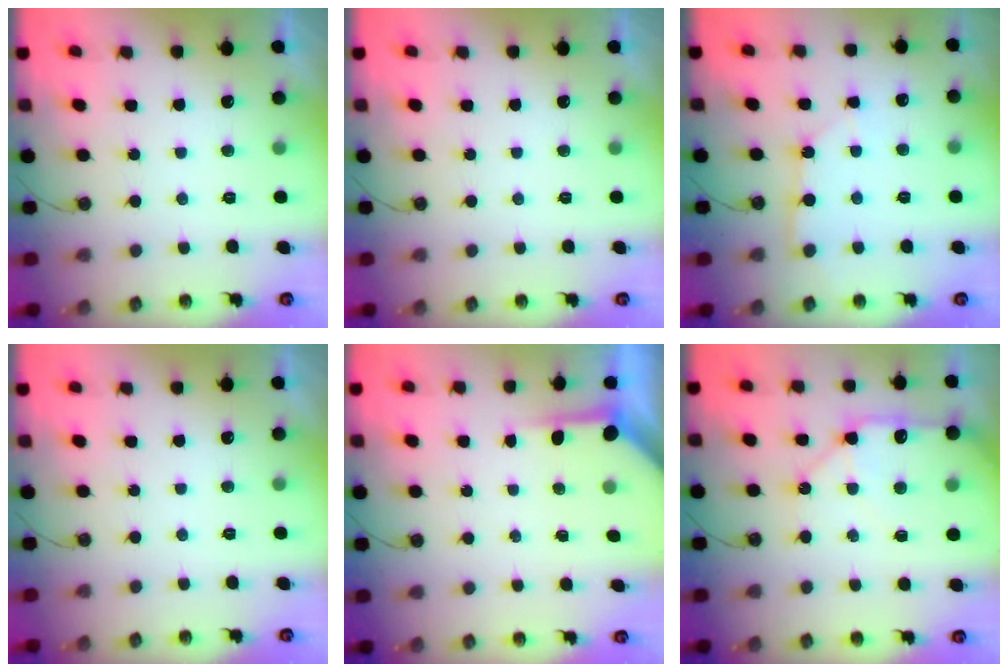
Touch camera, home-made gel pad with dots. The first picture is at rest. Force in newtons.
{"total": 0.0}
{"total": 3.5, "press": 3.5, "slide": 0.3}
{"total": 0.0}
{"total": 3.8, "press": 3.8, "slide": 0.2}
{"total": 11.1, "press": 11.0, "slide": 1.4}